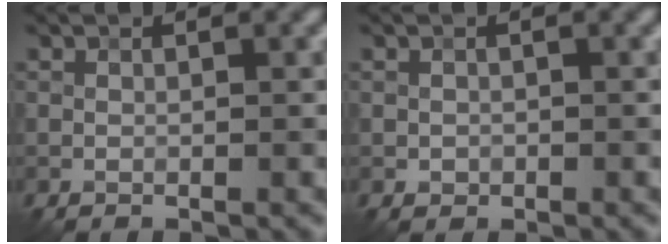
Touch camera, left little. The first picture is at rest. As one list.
[{"total": 0.7, "force": [-0.2, 0.6, 0.1], "torque": [0.003, -0.003, -0.004]}]